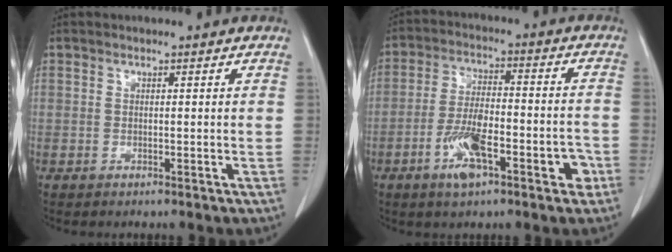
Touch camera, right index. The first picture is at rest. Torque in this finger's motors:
{"motor_torque": [1.20, -0.94, 0.44, 0.09]}